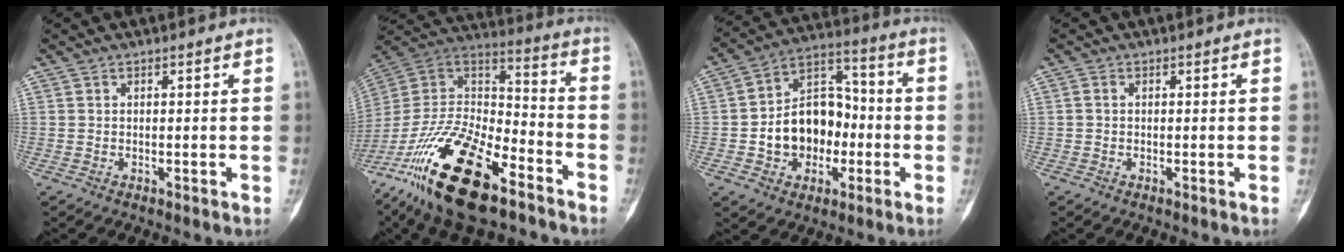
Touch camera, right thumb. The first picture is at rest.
{"total": 27.0, "force": [-16.5, 11.1, 18.3], "torque": [-0.367, 0.052, -0.296]}
{"total": 15.4, "force": [-2.7, 11.5, 9.8], "torque": [-0.109, 0.048, -0.043]}
{"total": 0.8, "force": [0.0, 0.7, 0.5], "torque": [-0.006, 0.001, -0.005]}